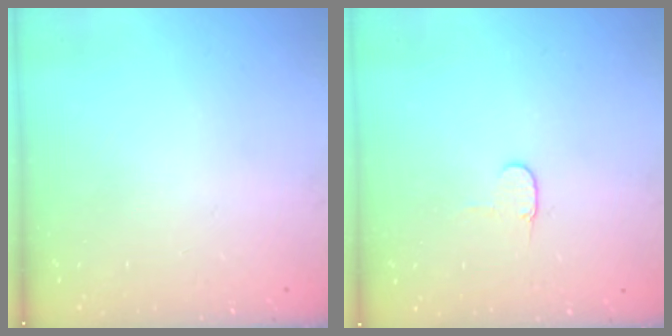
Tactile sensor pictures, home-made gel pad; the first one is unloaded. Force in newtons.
{"total": 3.8, "press": 3.8, "slide": 0.4}